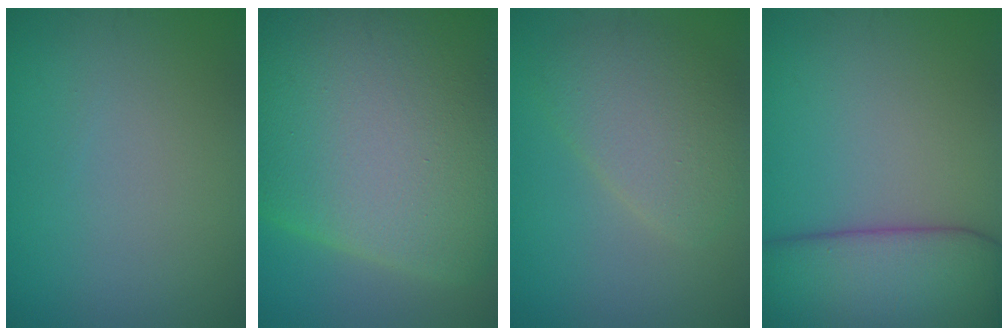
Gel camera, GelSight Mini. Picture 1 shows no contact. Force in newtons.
{"total": 22.3, "press": 22.3, "slide": 0.8}
{"total": 4.2, "press": 4.2, "slide": 0.2}
{"total": 11.0, "press": 11.0, "slide": 0.8}